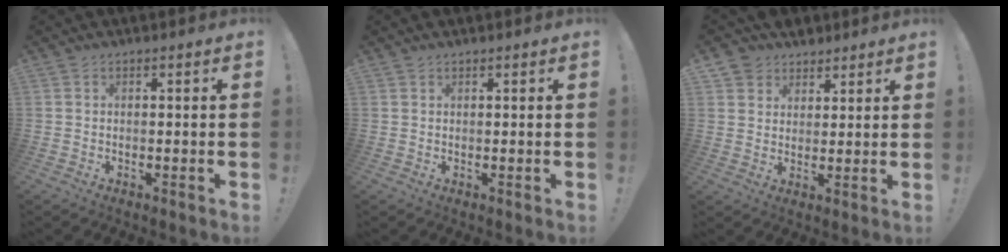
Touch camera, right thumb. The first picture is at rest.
{"total": 0.7, "force": [0.6, 0.2, 0.1], "torque": [0.000, -0.001, 0.013]}
{"total": 5.8, "force": [3.9, 4.3, -0.2], "torque": [0.004, -0.030, 0.076]}